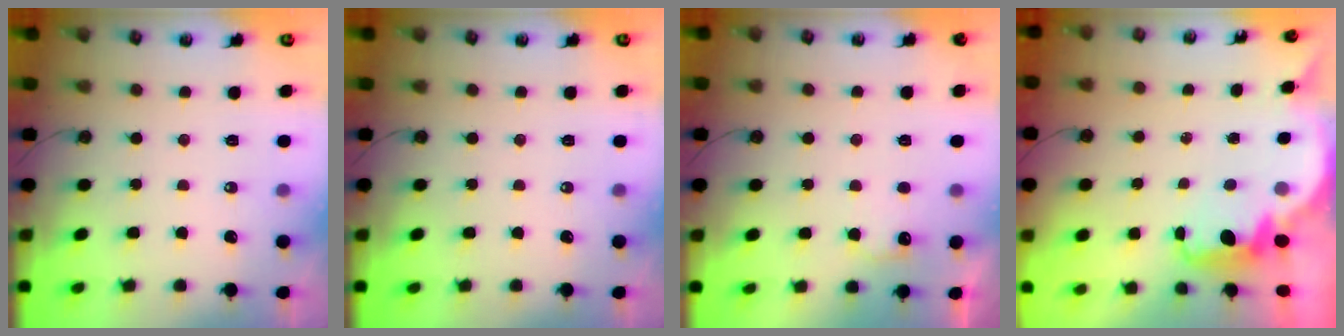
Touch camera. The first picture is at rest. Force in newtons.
{"total": 0.0}
{"total": 7.5, "press": 7.5, "slide": 0.4}
{"total": 2.4, "press": 2.4, "slide": 0.6}